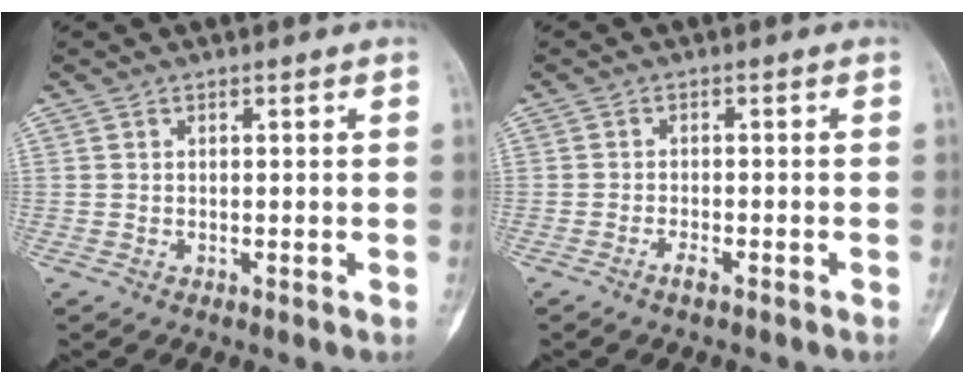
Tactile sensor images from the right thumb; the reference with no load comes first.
{"total": 1.8, "force": [-1.3, 0.7, 1.1], "torque": [-0.019, 0.005, -0.026]}